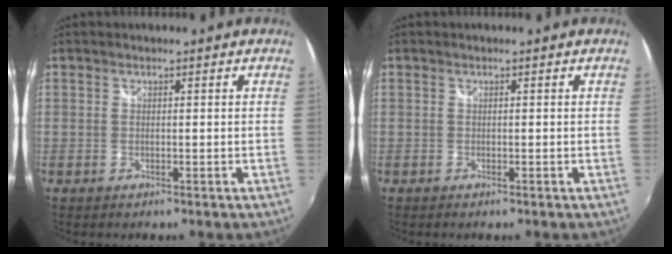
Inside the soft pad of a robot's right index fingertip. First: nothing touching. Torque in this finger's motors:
{"motor_torque": [0.10, -0.21, 0.01, 0.02]}